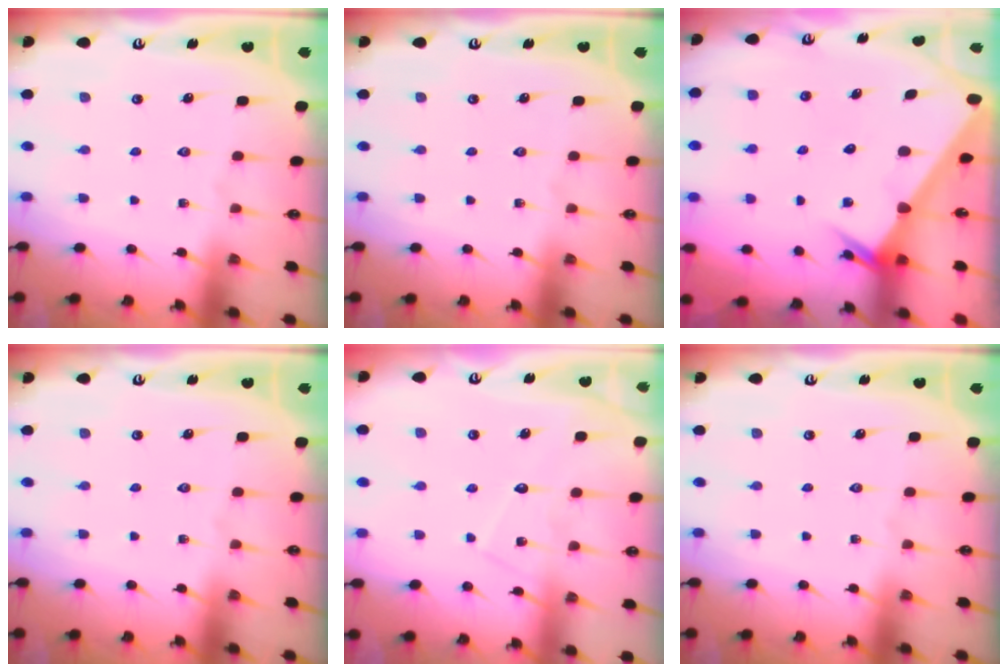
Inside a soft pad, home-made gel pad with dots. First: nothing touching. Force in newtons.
{"total": 0.0}
{"total": 2.5, "press": 2.5, "slide": 0.1}
{"total": 0.0}
{"total": 6.5, "press": 6.5, "slide": 0.5}
{"total": 0.0}